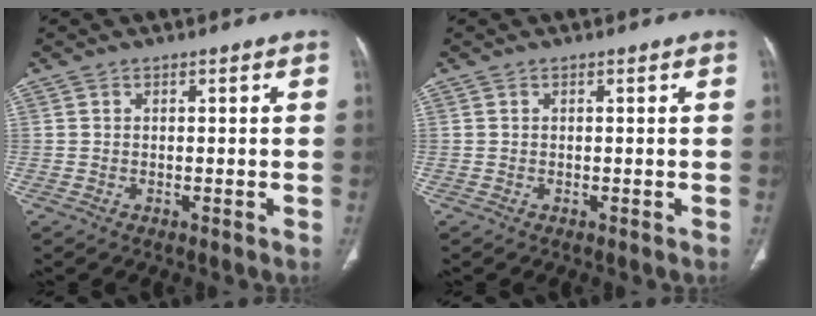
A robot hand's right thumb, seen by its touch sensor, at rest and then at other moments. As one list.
[{"total": 0.0}]